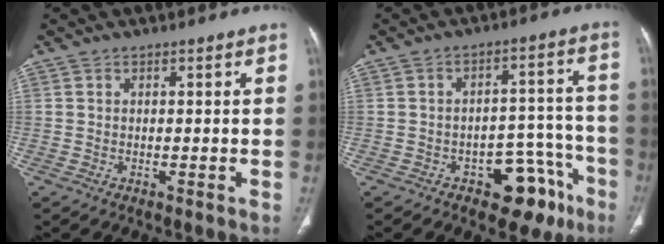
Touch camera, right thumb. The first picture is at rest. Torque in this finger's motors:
{"motor_torque": [2.64, 2.37, 0.84, -1.00, 0.01]}